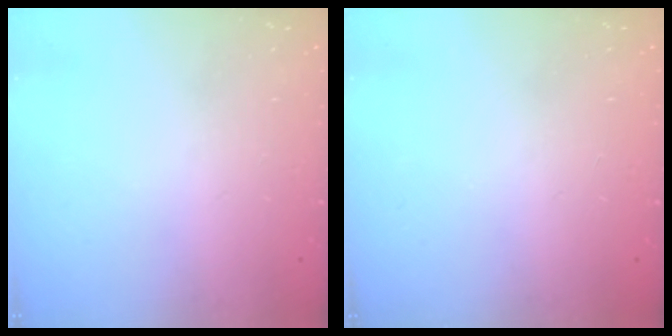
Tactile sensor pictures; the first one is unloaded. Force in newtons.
{"total": 0.0}